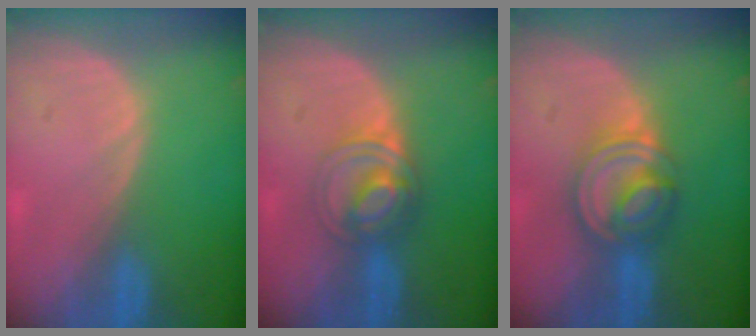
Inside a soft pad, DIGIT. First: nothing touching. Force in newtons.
{"total": 5.9, "press": 5.4, "slide": 2.4}
{"total": 7.4, "press": 6.5, "slide": 3.5}